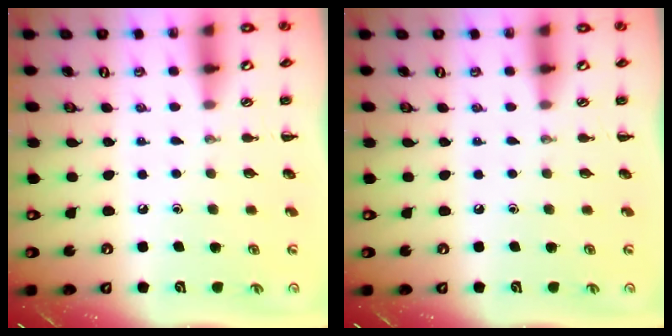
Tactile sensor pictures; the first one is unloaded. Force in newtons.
{"total": 0.0}